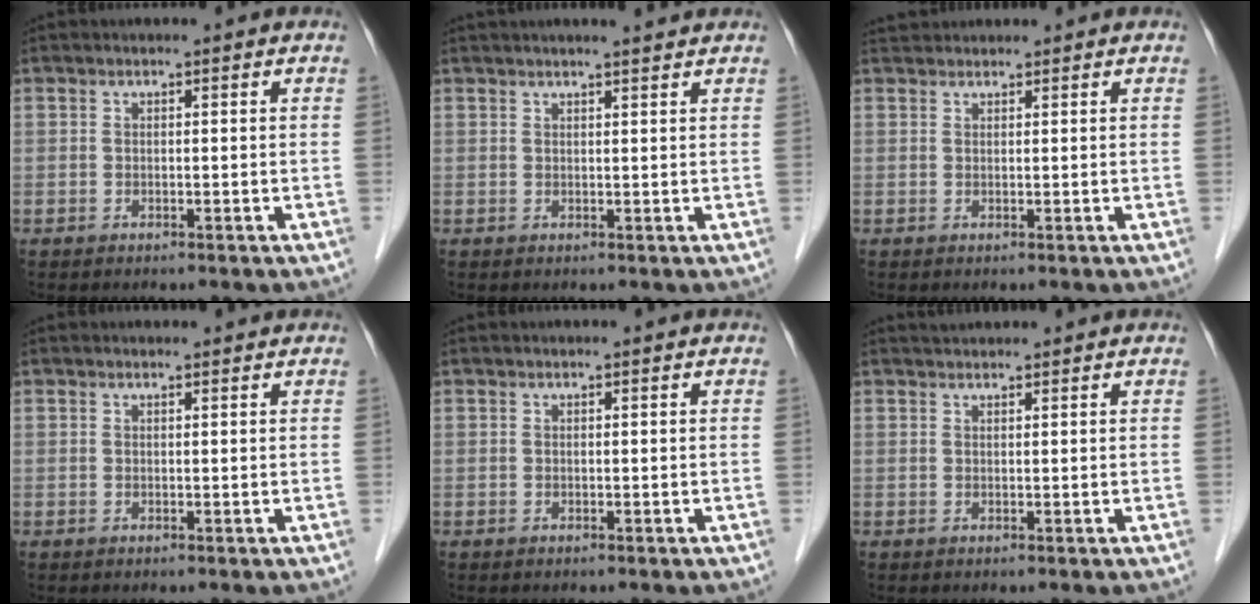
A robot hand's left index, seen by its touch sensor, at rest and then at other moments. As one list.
[{"total": 4.8, "force": [4.3, 0.0, 2.1], "torque": [-0.030, 0.018, 0.055]}, {"total": 2.1, "force": [2.0, 0.4, 0.1], "torque": [-0.008, 0.022, 0.039]}, {"total": 1.6, "force": [1.6, 0.1, 0.2], "torque": [-0.011, 0.006, 0.020]}, {"total": 0.0}, {"total": 2.3, "force": [2.2, 0.1, 0.5], "torque": [-0.008, 0.026, 0.039]}]